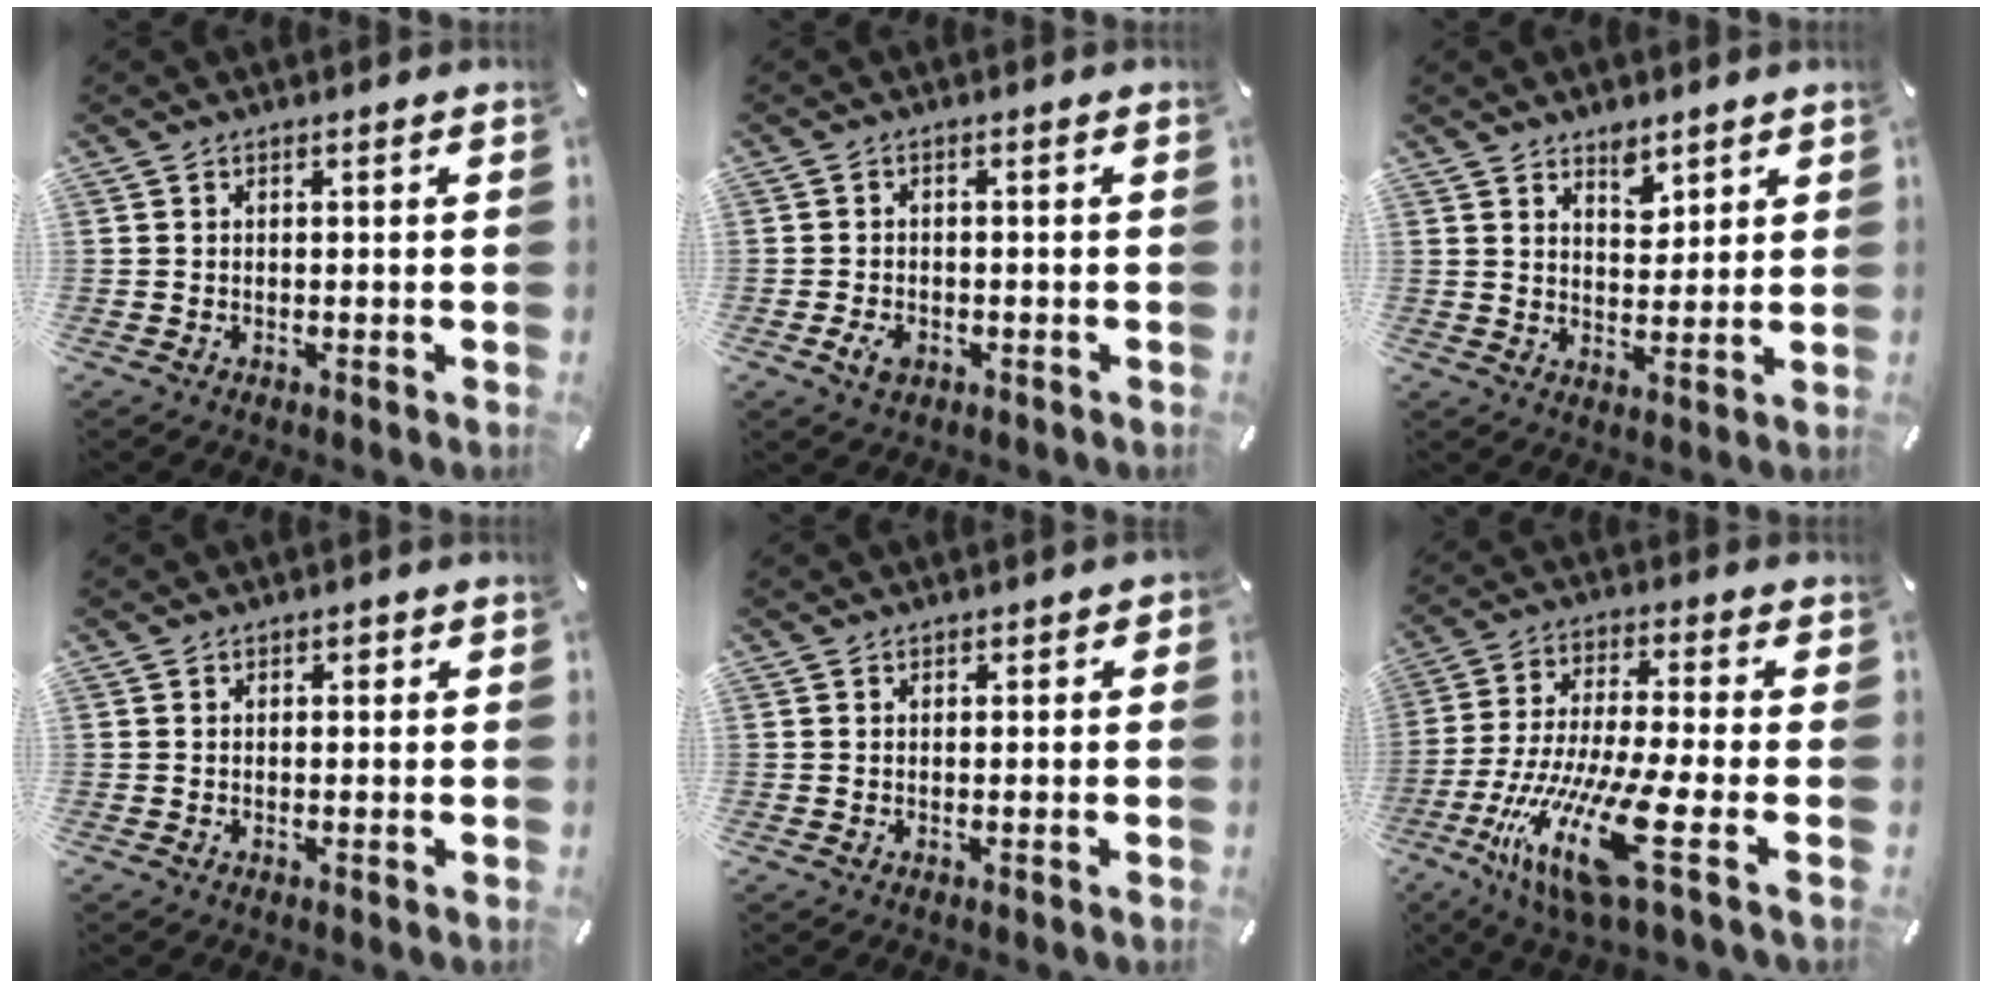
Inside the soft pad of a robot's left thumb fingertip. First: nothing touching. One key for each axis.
{"total": 3.0, "fx": -1.2, "fy": 2.1, "fz": 1.9, "tx": -0.047, "ty": 0.000, "tz": -0.025}
{"total": 4.9, "fx": 3.9, "fy": 2.8, "fz": 1.1, "tx": -0.001, "ty": -0.026, "tz": 0.067}
{"total": 0.8, "fx": 0.3, "fy": 0.6, "fz": 0.3, "tx": 0.001, "ty": -0.001, "tz": 0.003}
{"total": 0.8, "fx": 0.2, "fy": 0.7, "fz": 0.2, "tx": 0.005, "ty": 0.001, "tz": 0.002}
{"total": 19.4, "fx": -7.6, "fy": 4.0, "fz": 17.4, "tx": -0.360, "ty": 0.007, "tz": -0.122}